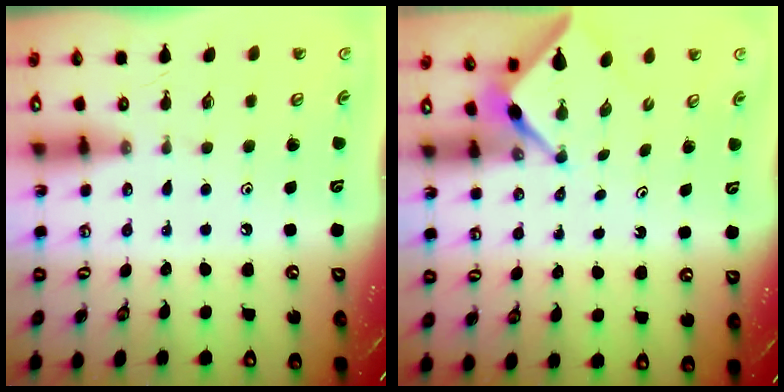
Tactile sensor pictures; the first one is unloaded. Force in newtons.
{"total": 3.2, "press": 3.2, "slide": 0.3}